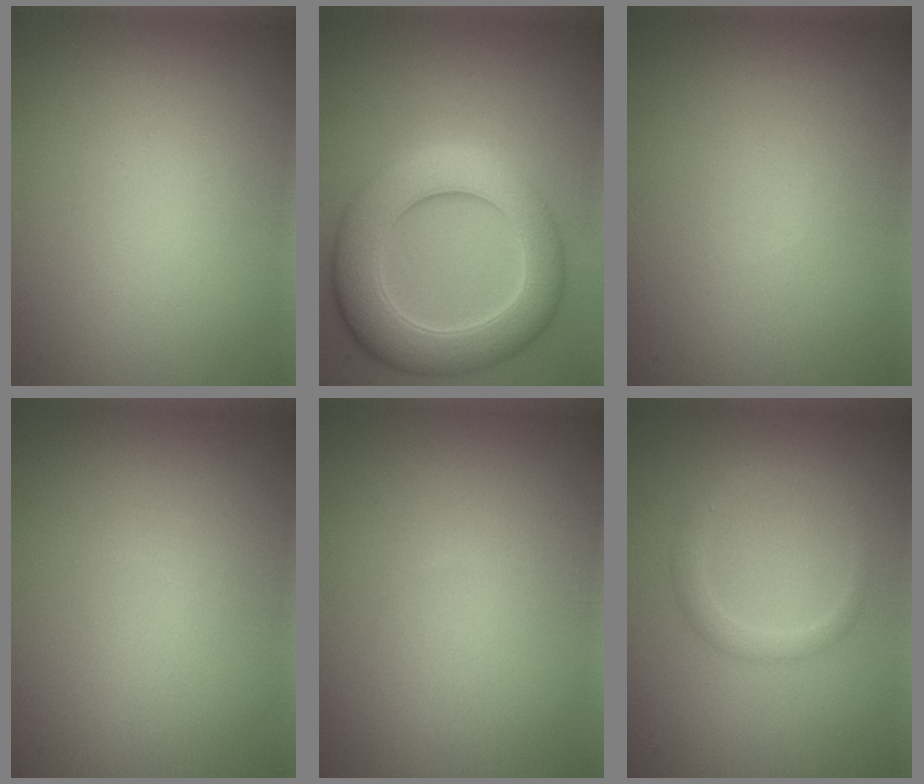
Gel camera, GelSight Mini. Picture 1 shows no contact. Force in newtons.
{"total": 8.4, "press": 8.4, "slide": 0.3}
{"total": 0.0}
{"total": 0.0}
{"total": 0.0}
{"total": 1.5, "press": 1.5, "slide": 0.1}